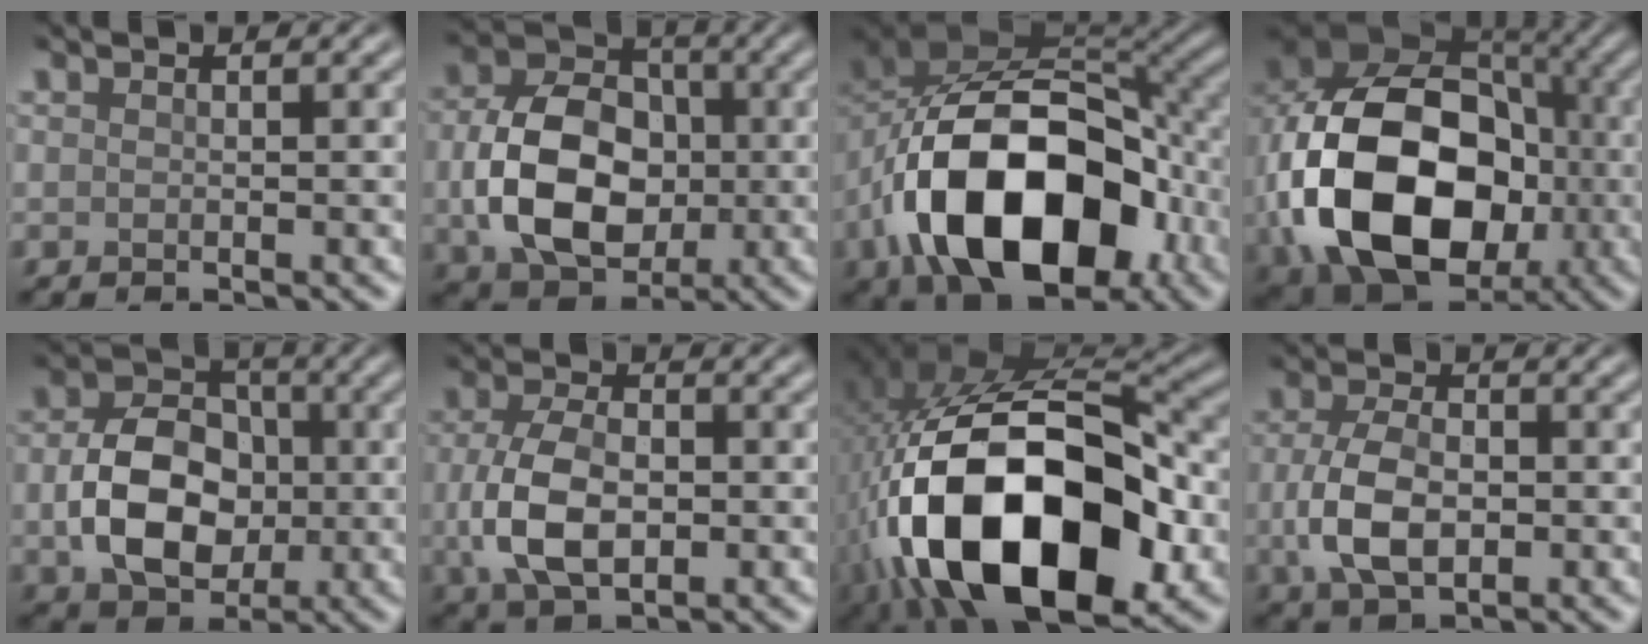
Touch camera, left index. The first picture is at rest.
{"total": 9.8, "force": [-0.8, 7.3, 6.6], "torque": [-0.135, -0.002, -0.014]}
{"total": 16.4, "force": [-5.5, 10.0, 11.8], "torque": [-0.186, -0.008, -0.101]}
{"total": 18.5, "force": [-2.9, 13.9, 11.9], "torque": [-0.255, -0.026, -0.041]}
{"total": 8.3, "force": [-0.6, 6.2, 5.5], "torque": [-0.108, -0.003, -0.010]}
{"total": 6.6, "force": [-0.8, 4.2, 5.0], "torque": [-0.111, -0.008, -0.014]}
{"total": 18.8, "force": [-5.6, 10.4, 14.7], "torque": [-0.278, -0.030, -0.082]}
{"total": 5.8, "force": [-0.8, 3.7, 4.4], "torque": [-0.099, -0.006, -0.014]}